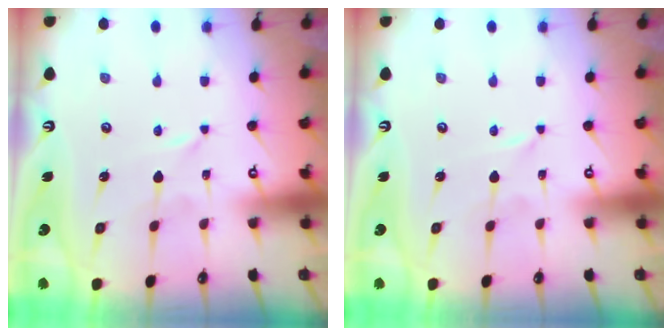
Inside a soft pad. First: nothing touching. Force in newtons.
{"total": 0.0}